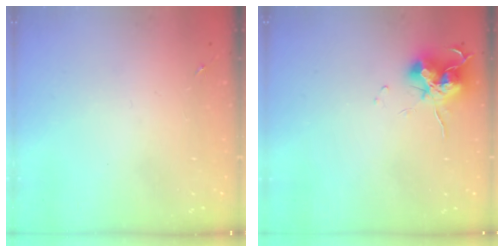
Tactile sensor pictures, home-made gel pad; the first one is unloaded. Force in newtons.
{"total": 12.6, "press": 12.5, "slide": 1.4}